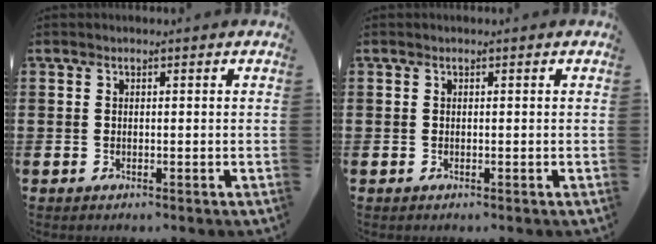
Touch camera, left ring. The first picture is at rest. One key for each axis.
{"total": 0.0}